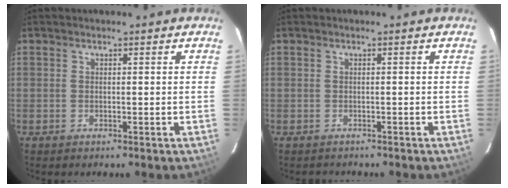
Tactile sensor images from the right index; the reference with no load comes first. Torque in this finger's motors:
{"motor_torque": [-0.04, -0.01, -0.04, -0.05]}